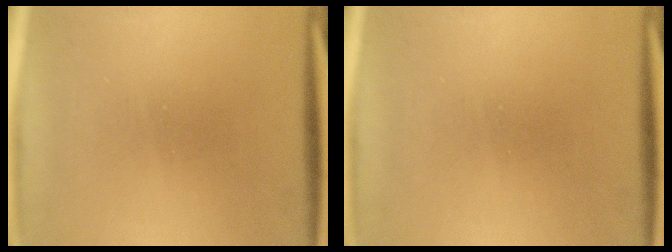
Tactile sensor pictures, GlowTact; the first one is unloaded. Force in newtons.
{"total": 0.0}